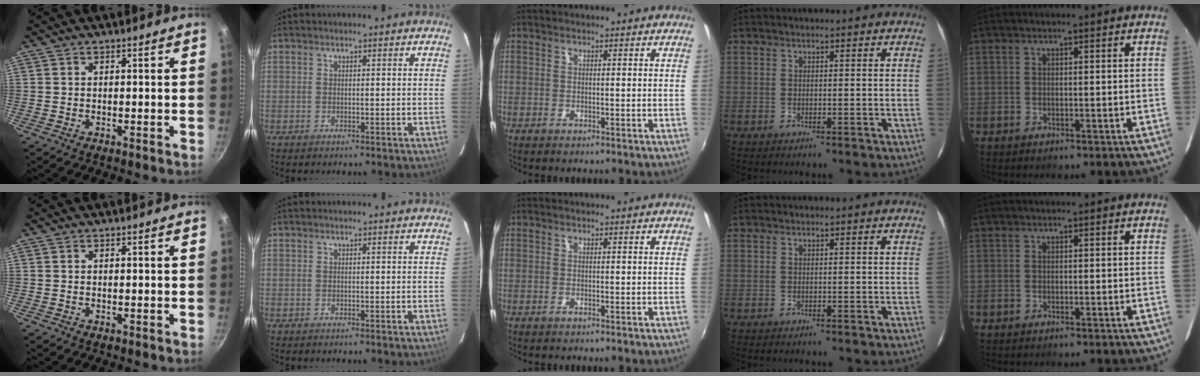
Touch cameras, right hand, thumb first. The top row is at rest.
{}